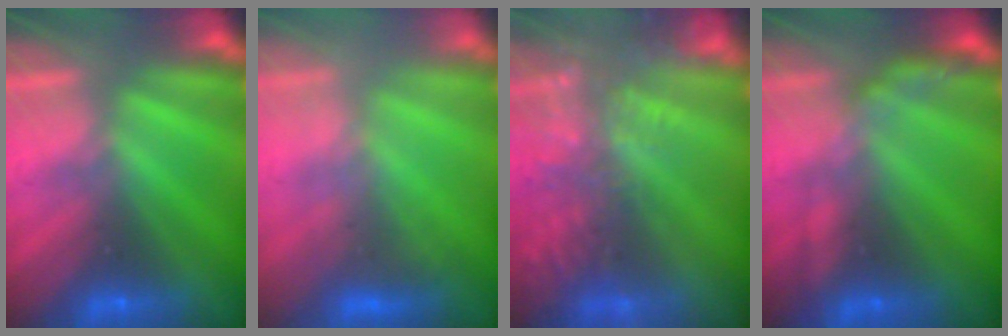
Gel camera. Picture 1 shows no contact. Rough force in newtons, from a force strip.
{"total": 2.6}
{"total": 7.8}
{"total": 2.6}